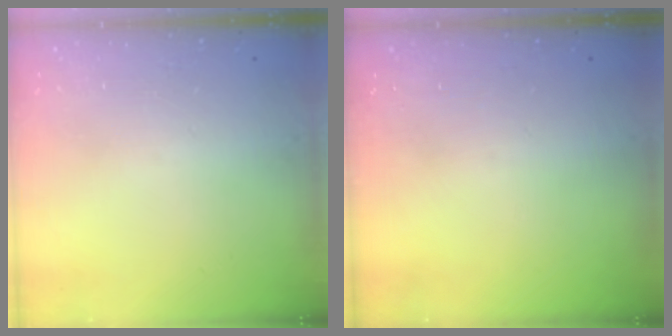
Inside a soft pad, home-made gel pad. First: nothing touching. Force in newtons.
{"total": 0.0}